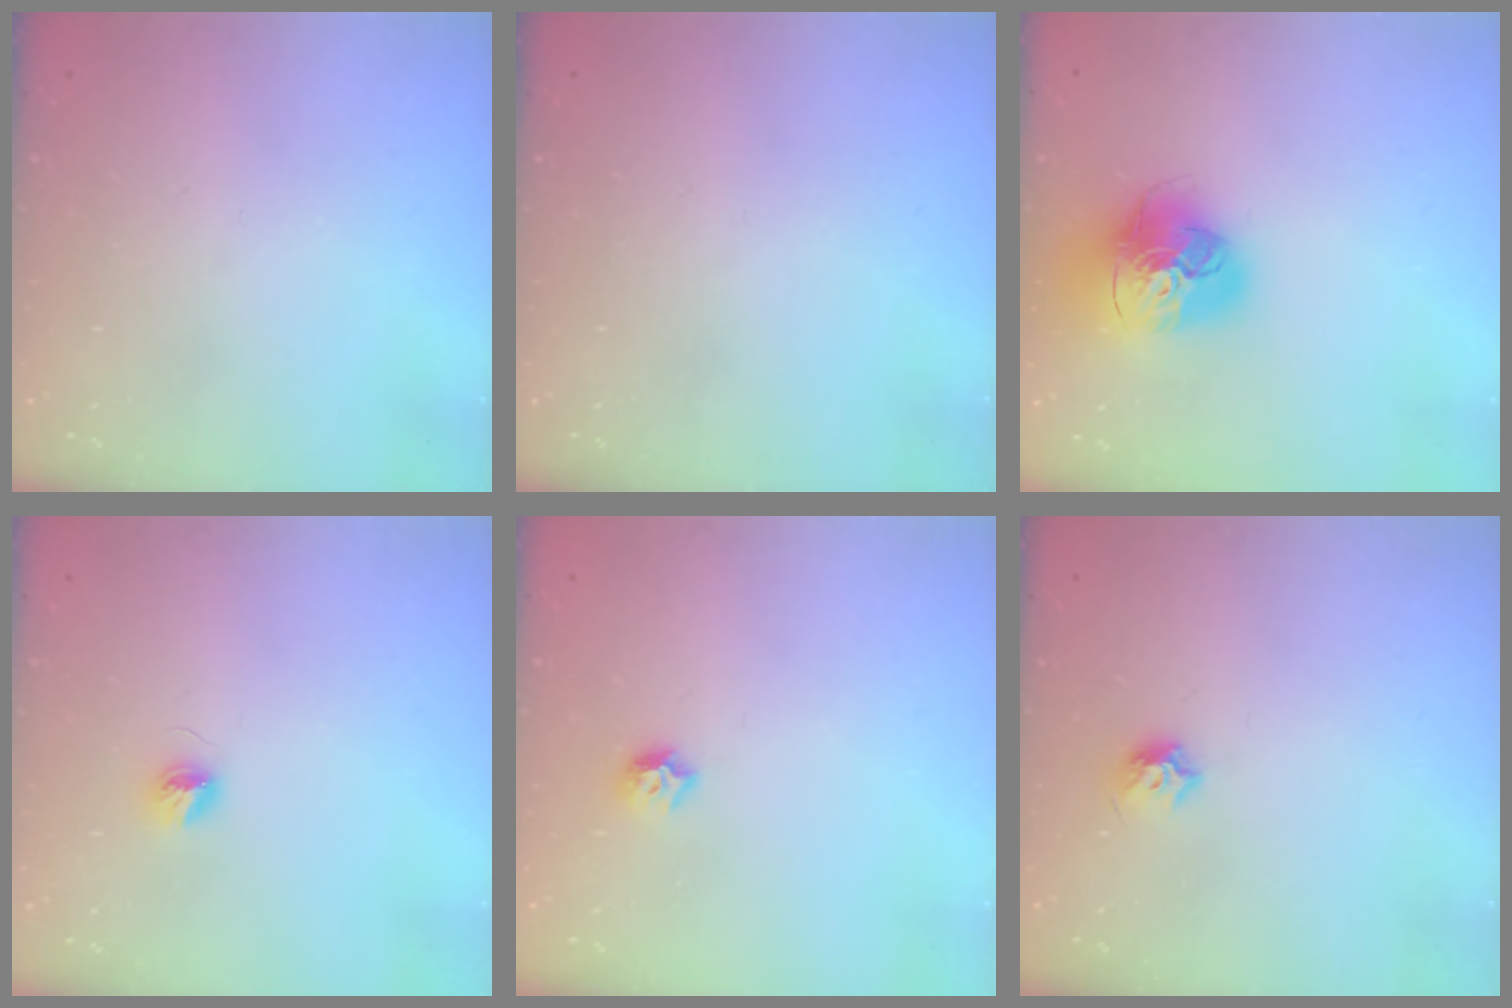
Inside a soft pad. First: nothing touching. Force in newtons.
{"total": 0.0}
{"total": 17.6, "press": 17.5, "slide": 2.0}
{"total": 4.0, "press": 3.9, "slide": 0.5}
{"total": 6.0, "press": 6.0, "slide": 0.8}
{"total": 4.9, "press": 4.8, "slide": 1.0}